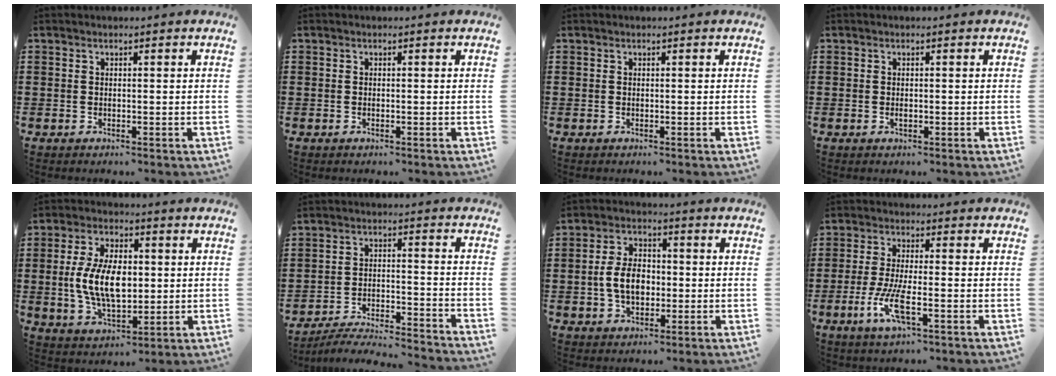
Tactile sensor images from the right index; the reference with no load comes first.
{"total": 0.0}
{"total": 0.0}
{"total": 0.8, "force": [-0.2, 0.3, 0.7], "torque": [-0.015, -0.003, -0.003]}
{"total": 9.9, "force": [0.3, 5.4, 8.3], "torque": [-0.172, 0.006, 0.002]}
{"total": 5.4, "force": [-5.2, 0.0, 1.3], "torque": [-0.031, -0.004, -0.105]}
{"total": 6.2, "force": [-0.6, 3.9, 4.8], "torque": [-0.112, 0.005, -0.017]}
{"total": 6.8, "force": [-2.7, 1.5, 6.0], "torque": [-0.133, -0.015, -0.053]}